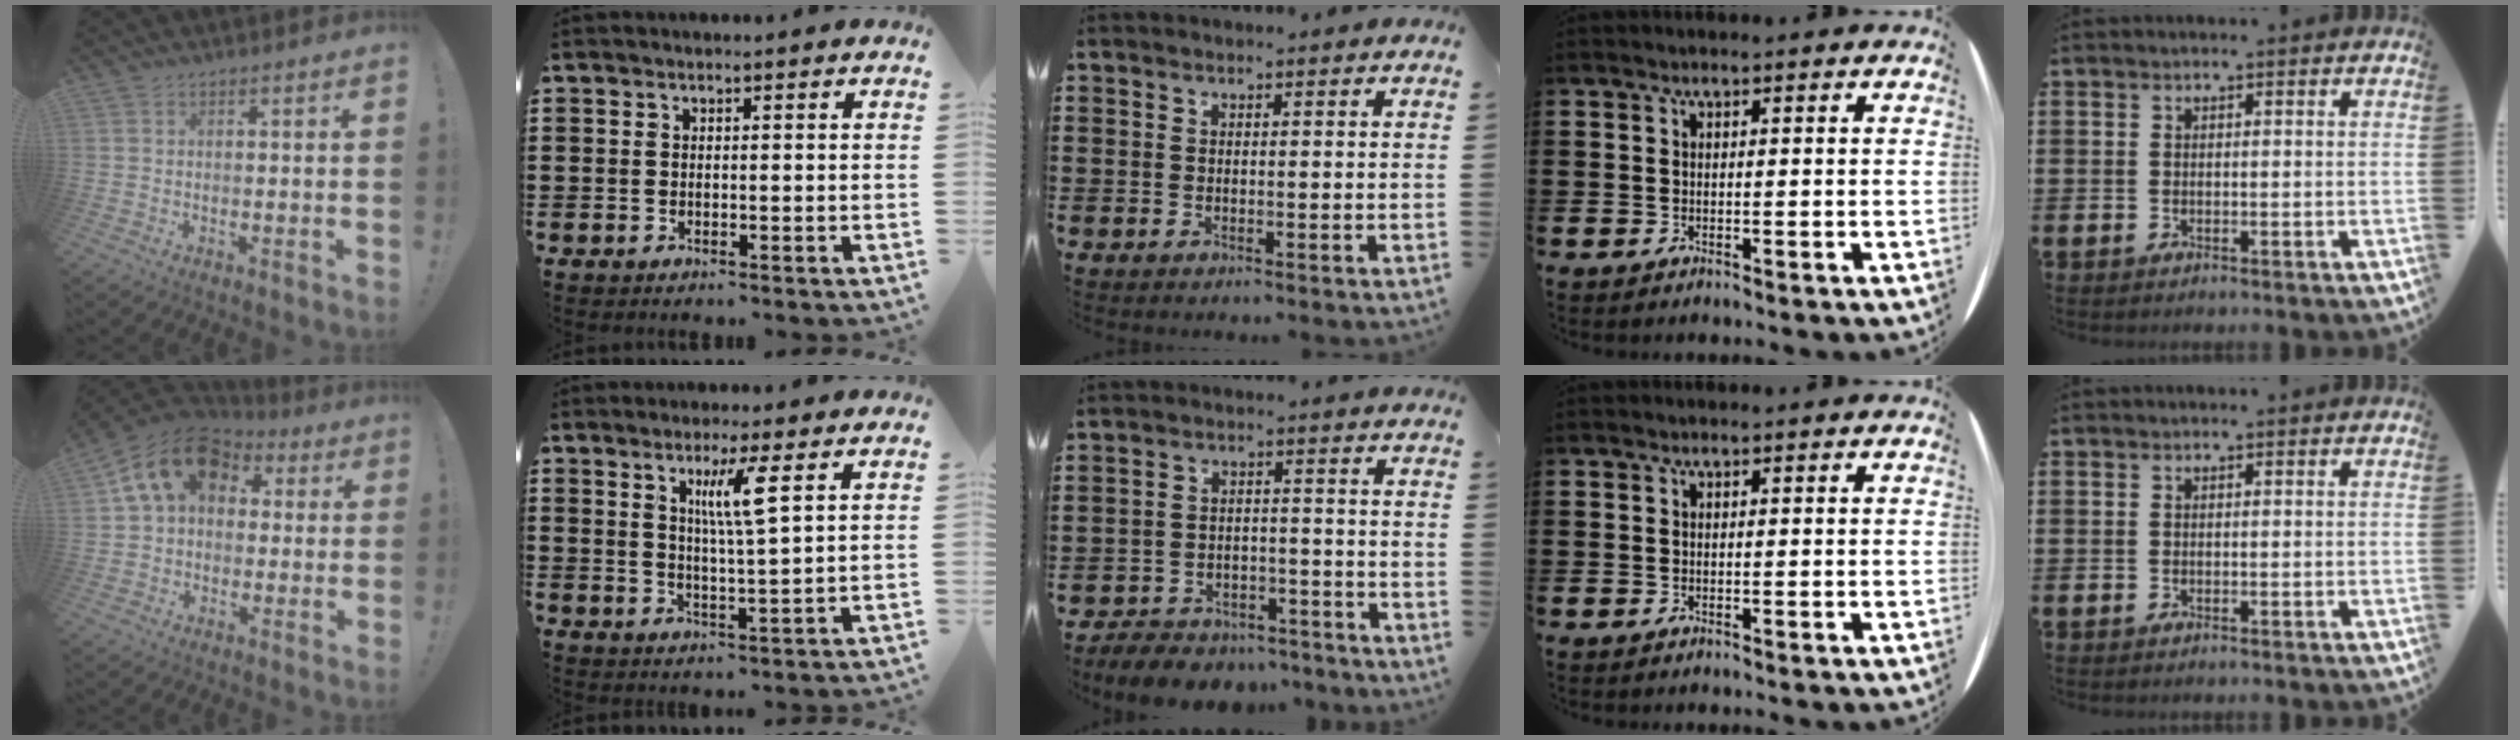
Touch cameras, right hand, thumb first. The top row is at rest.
{"thumb": {"total": 16.1, "force": [5.1, 11.0, 10.6], "torque": [-0.183, -0.002, 0.091]}, "index": {"total": 5.5, "force": [2.5, 0.1, 5.0], "torque": [-0.095, -0.003, 0.035]}, "middle": {"total": 5.9, "force": [-5.7, 1.4, 0.5], "torque": [-0.016, 0.011, -0.116]}}